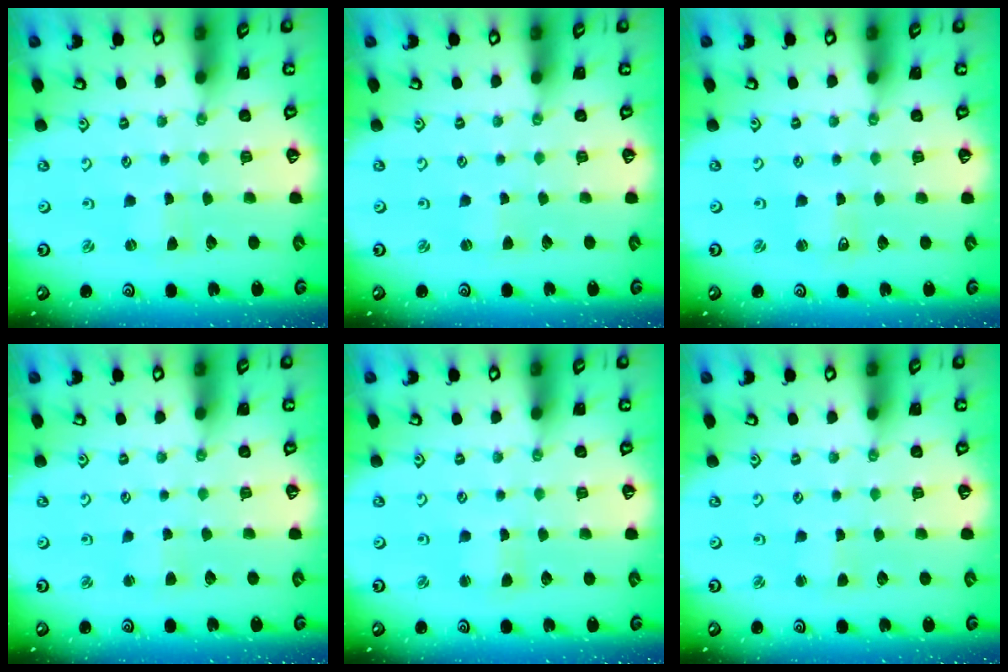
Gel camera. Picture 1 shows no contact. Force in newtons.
{"total": 1.5, "press": 1.4, "slide": 0.2}
{"total": 0.7, "press": 0.7, "slide": 0.1}
{"total": 2.6, "press": 2.6, "slide": 0.3}
{"total": 2.5, "press": 2.5, "slide": 0.3}
{"total": 1.8, "press": 1.7, "slide": 0.3}